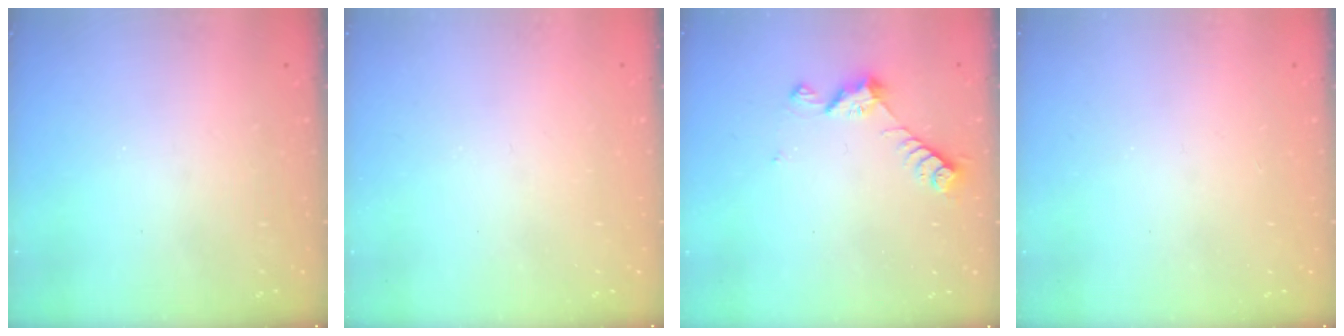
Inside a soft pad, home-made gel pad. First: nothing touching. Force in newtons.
{"total": 0.0}
{"total": 7.2, "press": 7.2, "slide": 0.5}
{"total": 1.1, "press": 1.1, "slide": 0.1}